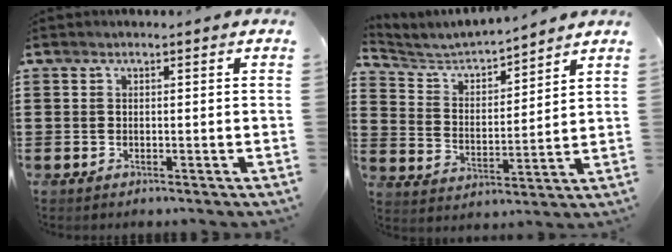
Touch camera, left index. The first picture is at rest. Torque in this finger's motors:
{"motor_torque": [1.08, 1.06, -0.04, 0.02]}